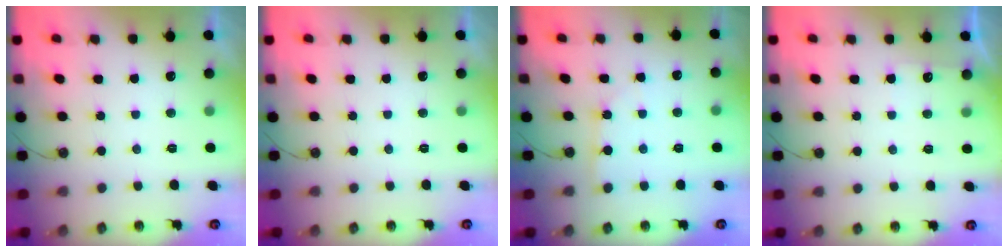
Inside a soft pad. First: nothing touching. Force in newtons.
{"total": 0.0}
{"total": 2.2, "press": 2.2, "slide": 0.2}
{"total": 4.0, "press": 4.0, "slide": 0.6}